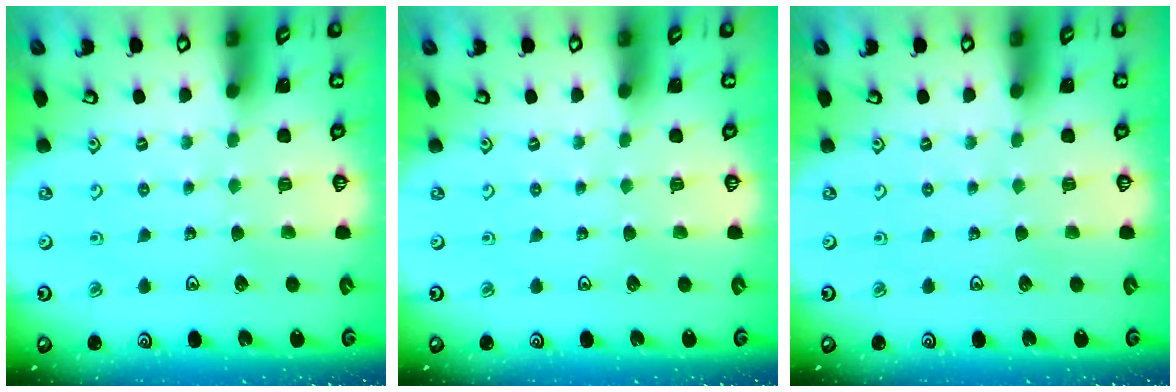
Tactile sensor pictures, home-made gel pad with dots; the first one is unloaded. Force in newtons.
{"total": 0.0}
{"total": 0.0}